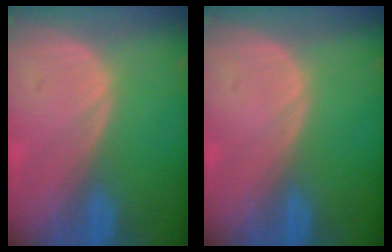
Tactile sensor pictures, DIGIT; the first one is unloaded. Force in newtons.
{"total": 0.0}